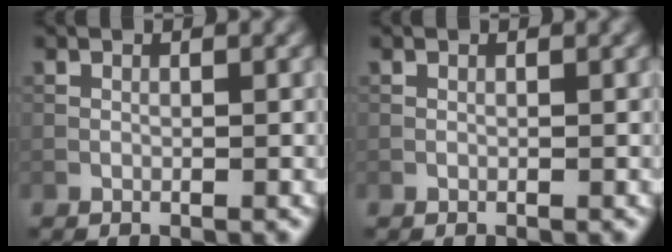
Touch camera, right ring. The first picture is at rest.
{"total": 0.0}